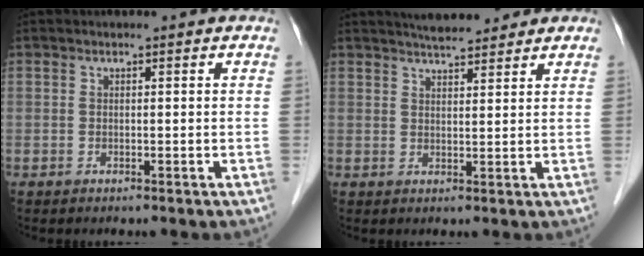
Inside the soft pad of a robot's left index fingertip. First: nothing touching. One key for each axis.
{"total": 6.7, "fx": 6.0, "fy": 1.1, "fz": 2.7, "tx": -0.042, "ty": 0.018, "tz": 0.089}